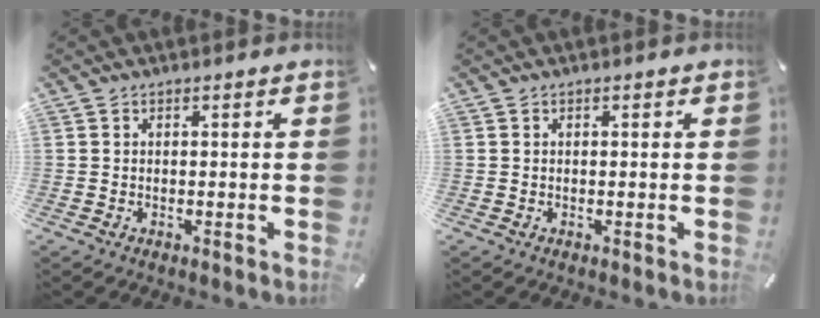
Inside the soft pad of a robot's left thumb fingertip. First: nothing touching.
{"total": 0.0}